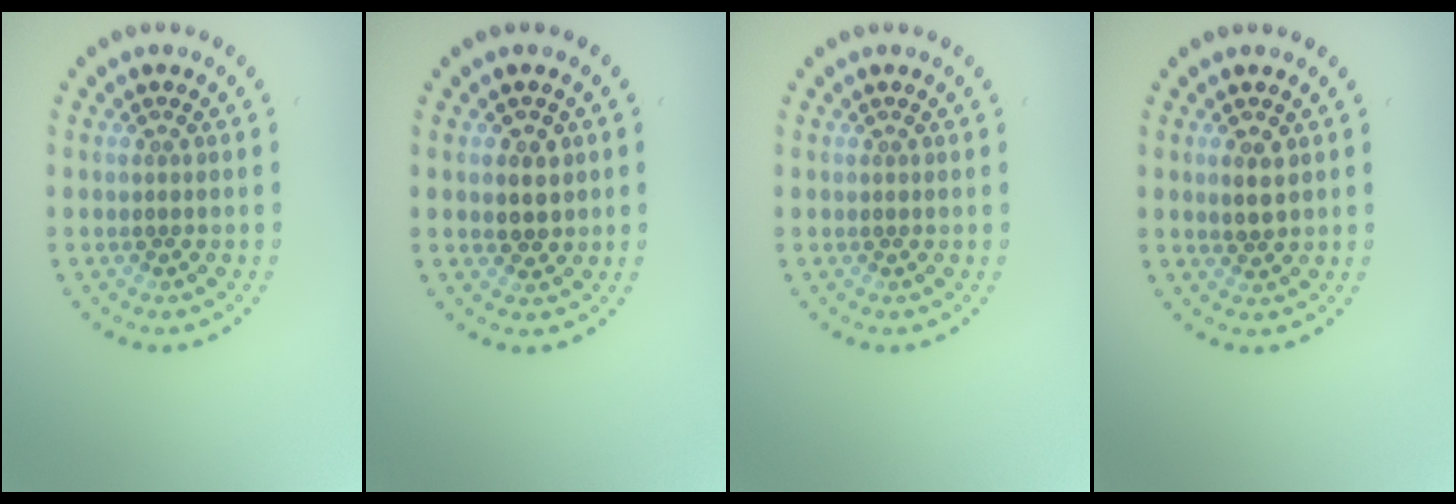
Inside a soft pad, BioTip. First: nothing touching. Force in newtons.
{"total": 2.3, "press": 2.2, "slide": 0.6}
{"total": 0.0}
{"total": 2.0, "press": 1.9, "slide": 0.6}